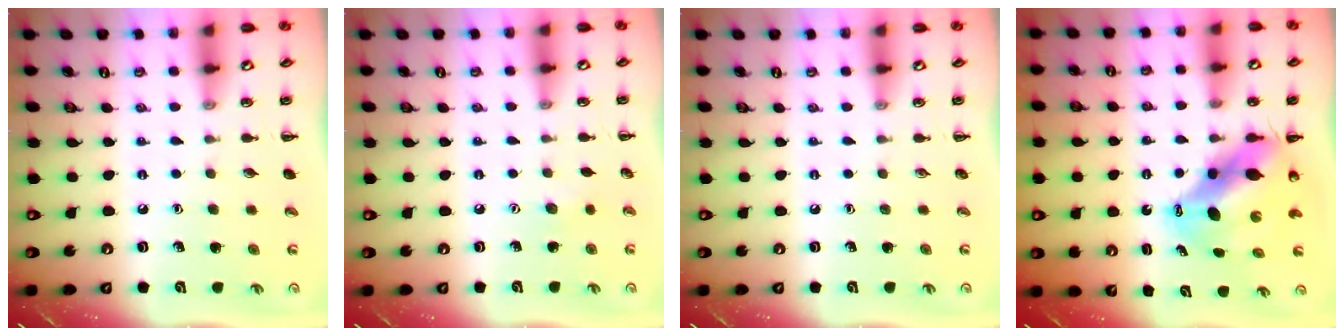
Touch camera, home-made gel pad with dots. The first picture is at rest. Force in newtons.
{"total": 2.8, "press": 2.8, "slide": 0.7}
{"total": 0.0}
{"total": 9.9, "press": 9.6, "slide": 2.6}